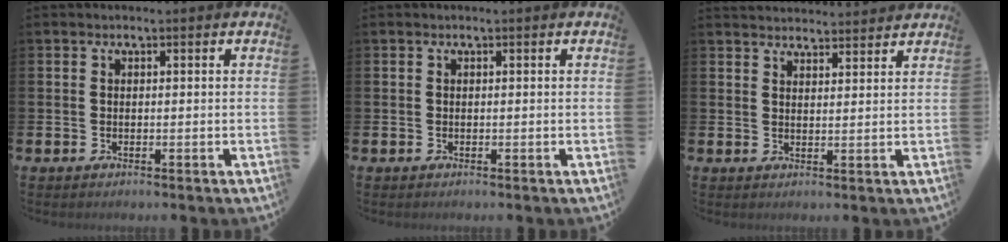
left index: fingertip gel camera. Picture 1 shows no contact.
{"total": 0.0}
{"total": 3.2, "force": [3.2, 0.5, -0.1], "torque": [0.000, -0.020, 0.059]}